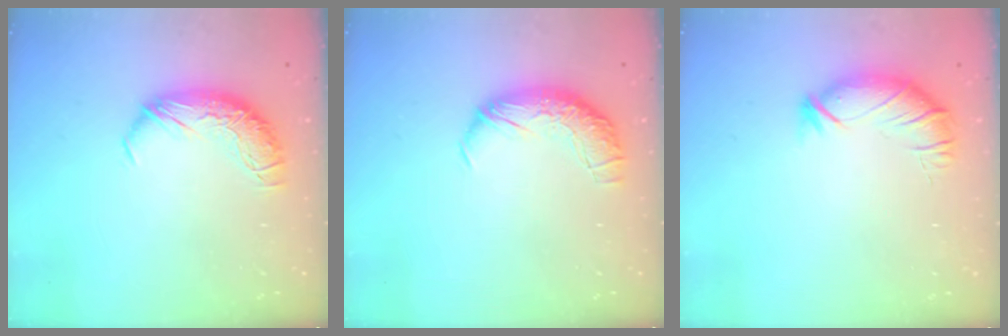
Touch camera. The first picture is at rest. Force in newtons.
{"total": 2.4, "press": 1.0, "slide": 2.2}
{"total": 3.1, "press": 2.4, "slide": 1.9}